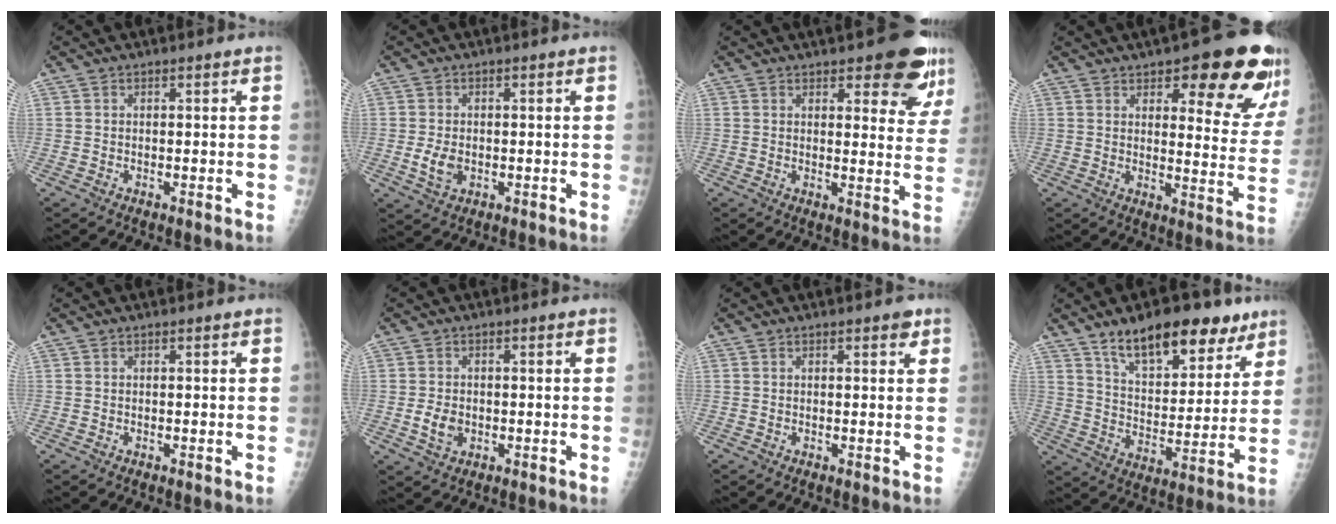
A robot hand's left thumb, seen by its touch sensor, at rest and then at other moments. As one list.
[{"total": 3.9, "force": [-0.7, 2.7, 2.8], "torque": [-0.051, -0.003, -0.008]}, {"total": 11.1, "force": [7.2, 4.2, 7.3], "torque": [-0.045, -0.038, 0.081]}, {"total": 17.8, "force": [10.1, 6.2, 13.3], "torque": [-0.123, -0.052, 0.124]}, {"total": 0.0}, {"total": 3.9, "force": [-0.7, 2.9, 2.5], "torque": [-0.039, 0.000, -0.009]}, {"total": 1.5, "force": [0.9, 0.6, 1.0], "torque": [-0.006, -0.002, 0.008]}, {"total": 18.5, "force": [12.3, 8.4, 11.0], "torque": [-0.115, -0.058, 0.198]}]